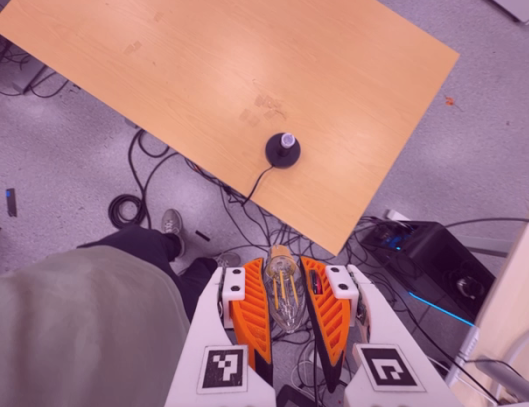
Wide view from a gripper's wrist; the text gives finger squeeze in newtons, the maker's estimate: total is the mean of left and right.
{"total": 19.5, "left": 20.7, "right": 18.2}